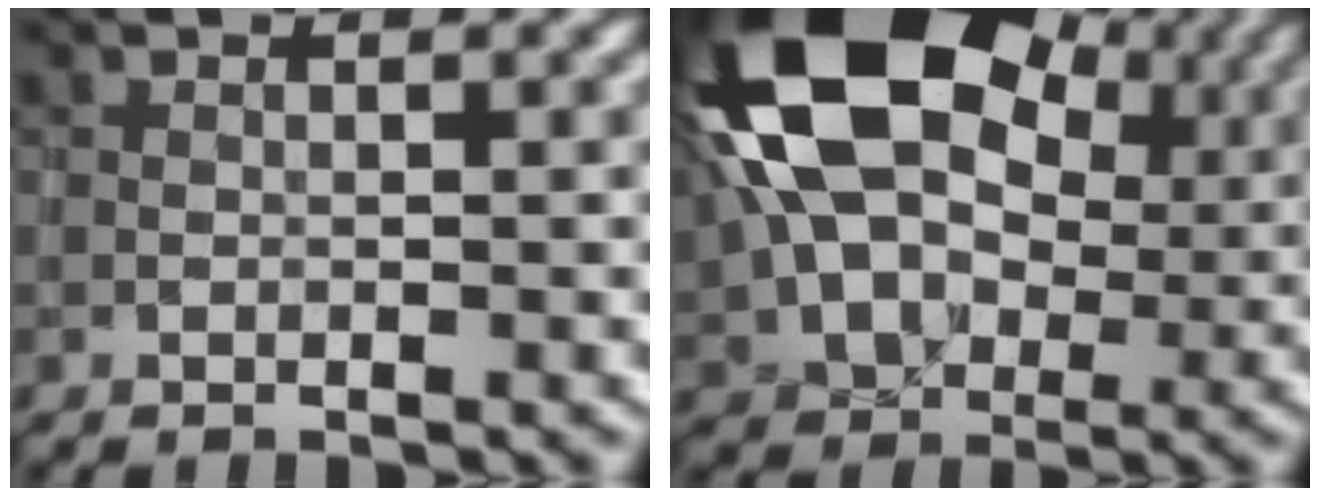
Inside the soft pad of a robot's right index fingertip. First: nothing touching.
{"total": 19.0, "force": [4.4, 13.0, 13.1], "torque": [-0.222, 0.024, 0.077]}